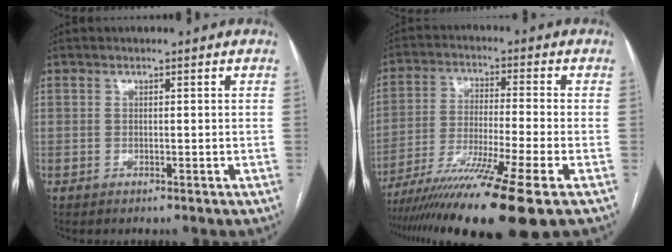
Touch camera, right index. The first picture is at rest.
{"total": 16.5, "force": [-11.5, -1.5, 11.8], "torque": [-0.200, -0.045, -0.196]}